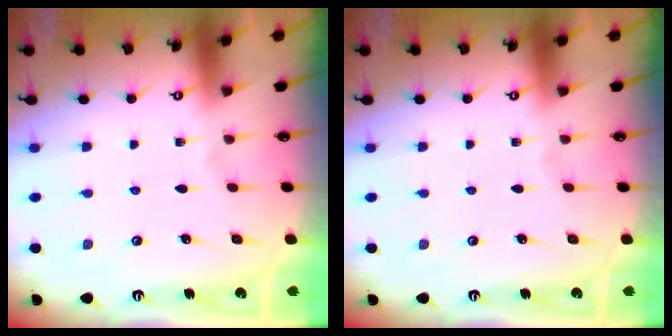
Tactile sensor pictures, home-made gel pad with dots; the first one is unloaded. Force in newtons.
{"total": 0.0}